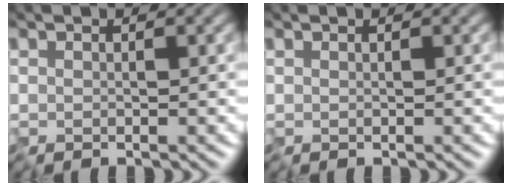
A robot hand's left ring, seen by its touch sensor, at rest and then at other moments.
{"total": 0.0}